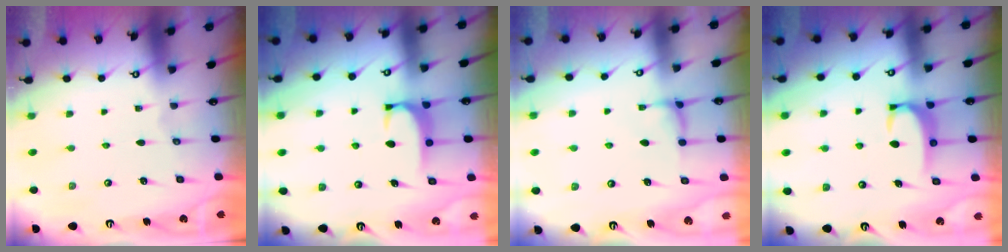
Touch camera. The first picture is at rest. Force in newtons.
{"total": 1.7, "press": 1.6, "slide": 0.6}
{"total": 0.8, "press": 0.3, "slide": 0.7}
{"total": 3.4, "press": 3.4, "slide": 0.5}